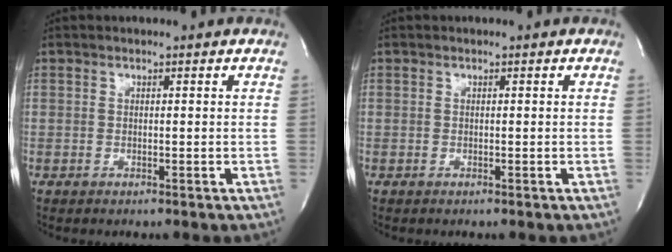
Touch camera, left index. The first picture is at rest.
{"total": 0.0}